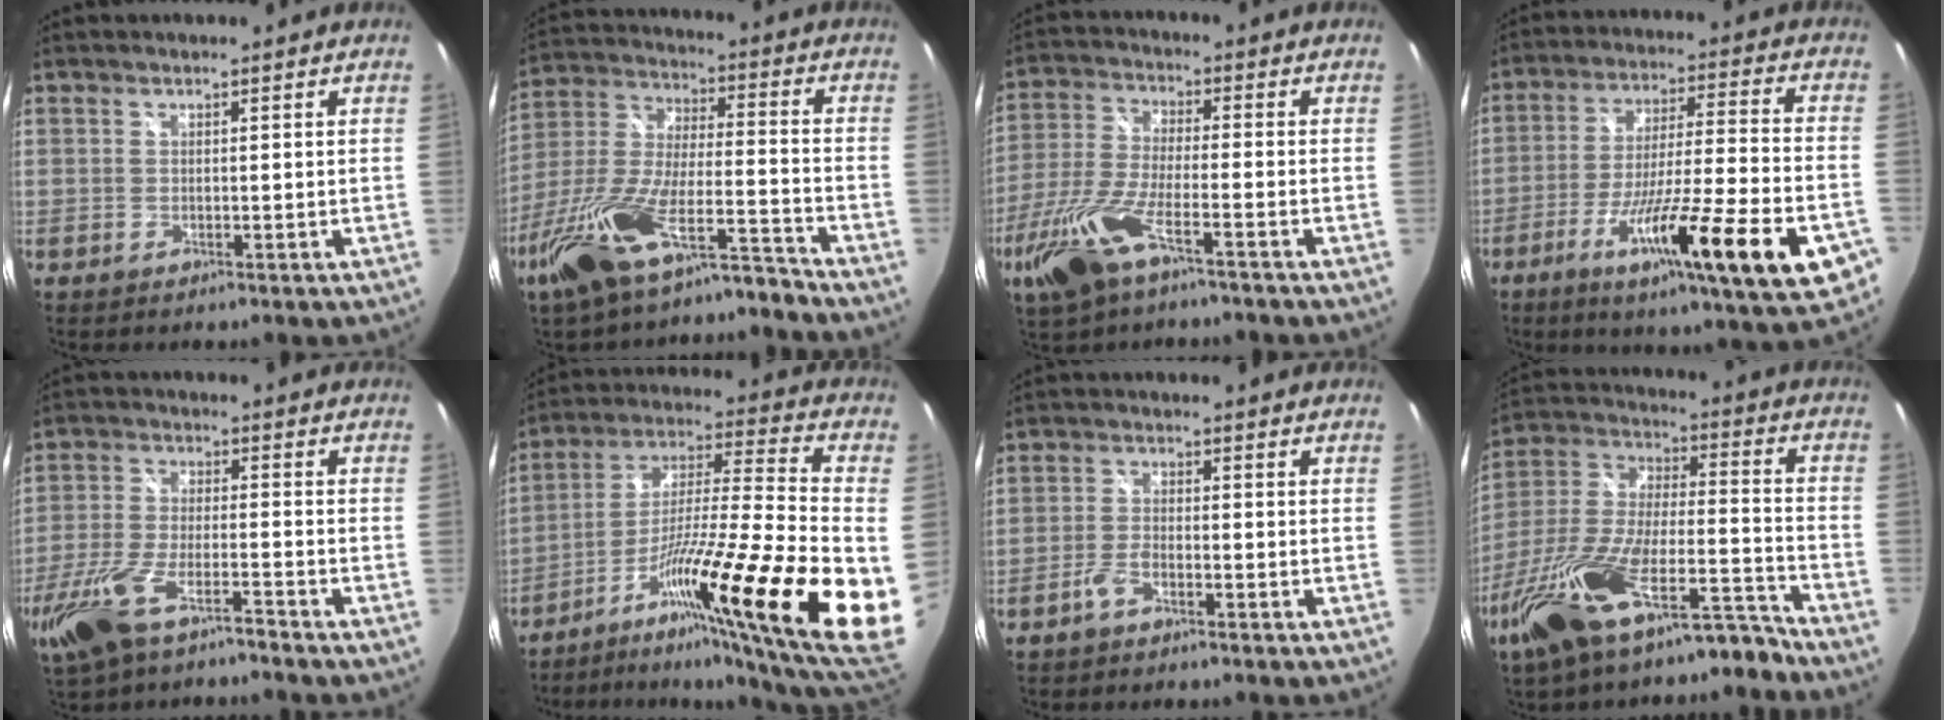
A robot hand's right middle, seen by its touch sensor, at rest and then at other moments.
{"total": 16.6, "force": [-13.1, 2.8, 9.8], "torque": [-0.209, -0.017, -0.249]}
{"total": 12.3, "force": [-7.2, 3.5, 9.4], "torque": [-0.216, -0.022, -0.141]}
{"total": 23.4, "force": [-11.6, 2.1, 20.2], "torque": [-0.333, -0.074, -0.184]}
{"total": 11.7, "force": [-8.7, 3.0, 7.2], "torque": [-0.169, -0.024, -0.165]}
{"total": 22.3, "force": [-9.1, 0.1, 20.3], "torque": [-0.315, -0.040, -0.152]}
{"total": 3.3, "force": [-2.4, 1.2, 1.9], "torque": [-0.055, 0.003, -0.049]}
{"total": 22.3, "force": [-16.4, 6.1, 13.9], "torque": [-0.267, -0.015, -0.285]}